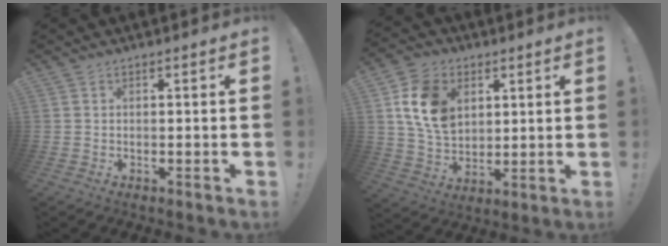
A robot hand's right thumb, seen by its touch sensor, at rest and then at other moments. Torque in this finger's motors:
{"motor_torque": [0.31, 0.56, 0.31, -0.05, 0.10]}